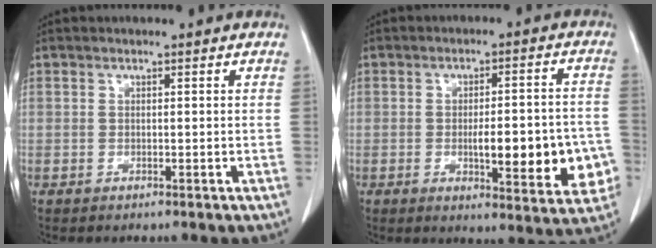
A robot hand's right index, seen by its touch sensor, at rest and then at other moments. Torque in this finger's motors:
{"motor_torque": [0.87, 0.07, 0.56, 0.11]}